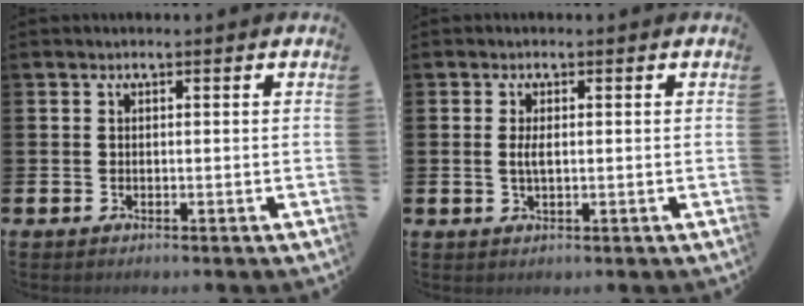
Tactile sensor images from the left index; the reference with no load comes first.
{"total": 2.0, "force": [0.2, 0.7, 1.9], "torque": [-0.034, 0.002, 0.000]}